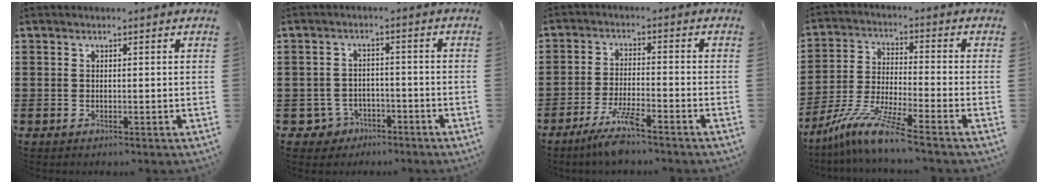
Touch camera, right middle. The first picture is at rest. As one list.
[{"total": 3.3, "force": [-2.7, 1.8, 0.6], "torque": [-0.034, -0.003, -0.060]}, {"total": 5.8, "force": [-4.2, 0.4, 3.9], "torque": [-0.089, -0.016, -0.080]}, {"total": 9.1, "force": [-7.5, -0.4, 5.1], "torque": [-0.117, -0.012, -0.153]}]